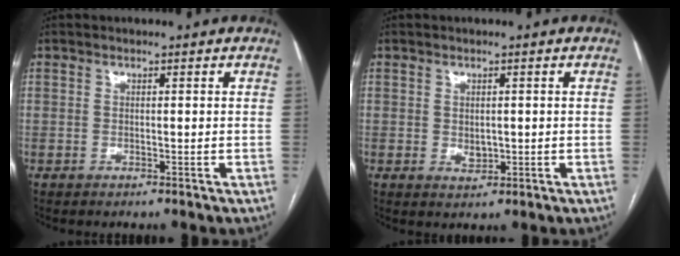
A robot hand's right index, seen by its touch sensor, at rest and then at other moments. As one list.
[{"total": 2.0, "force": [-0.1, 1.4, 1.5], "torque": [-0.024, -0.003, 0.005]}]